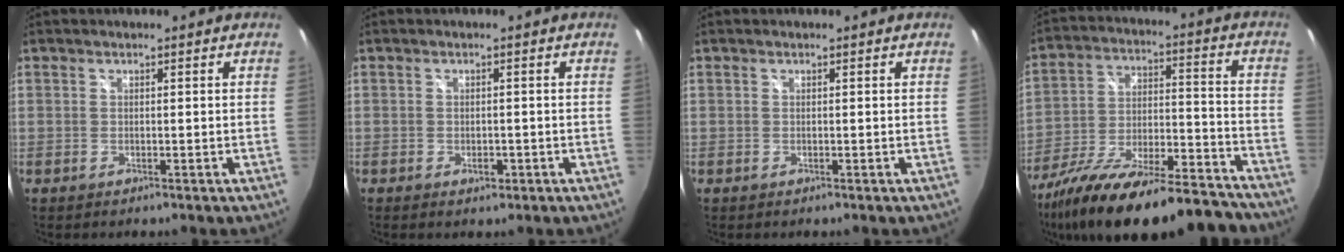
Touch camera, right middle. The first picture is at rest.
{"total": 1.8, "force": [-0.9, 1.2, 1.0], "torque": [-0.015, -0.003, -0.012]}
{"total": 0.0}
{"total": 26.8, "force": [-21.4, 7.0, 14.5], "torque": [-0.255, -0.038, -0.321]}